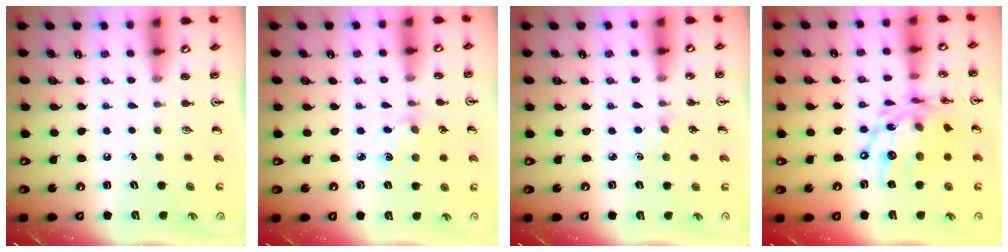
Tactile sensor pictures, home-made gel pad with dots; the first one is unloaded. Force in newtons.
{"total": 2.8, "press": 2.7, "slide": 0.4}
{"total": 1.9, "press": 1.9, "slide": 0.3}
{"total": 15.9, "press": 15.8, "slide": 1.1}